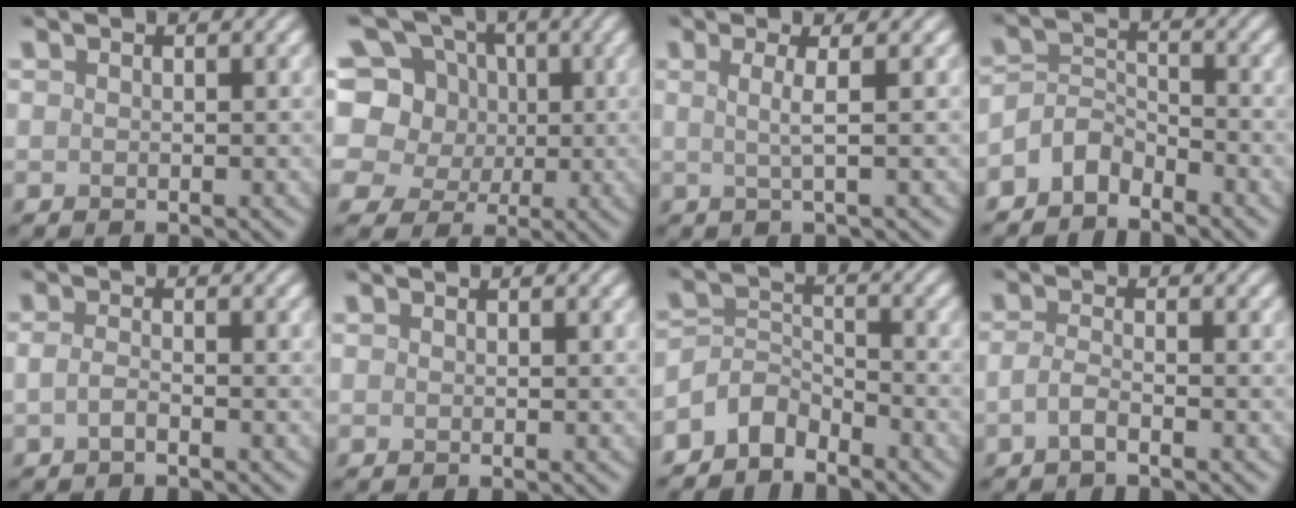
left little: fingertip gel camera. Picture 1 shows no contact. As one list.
[{"total": 12.2, "force": [4.4, 9.9, 5.5], "torque": [-0.128, 0.046, 0.050]}, {"total": 2.4, "force": [0.3, 0.5, 2.4], "torque": [-0.046, 0.003, -0.002]}, {"total": 3.2, "force": [-2.6, 1.5, 1.0], "torque": [-0.018, 0.010, -0.061]}, {"total": 1.3, "force": [-0.7, 0.3, 1.0], "torque": [-0.023, 0.000, -0.019]}, {"total": 0.0}, {"total": 3.4, "force": [-2.9, 1.6, 1.0], "torque": [-0.015, 0.008, -0.066]}, {"total": 1.8, "force": [-1.1, 0.4, 1.4], "torque": [-0.030, 0.000, -0.029]}]